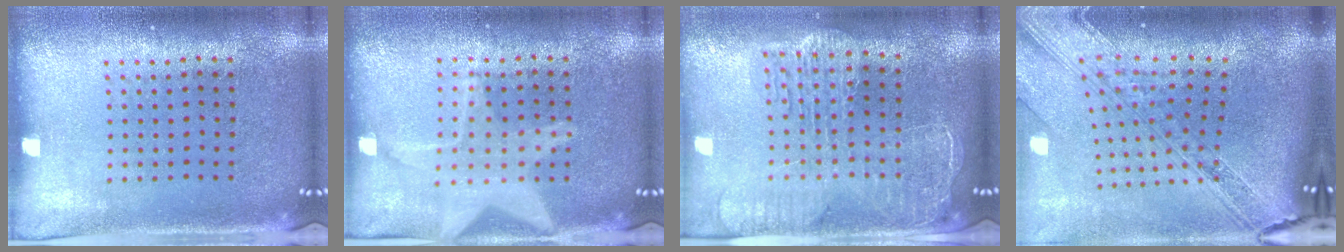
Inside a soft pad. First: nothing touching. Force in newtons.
{"total": 1.8, "press": 1.8, "slide": 0.1}
{"total": 2.5, "press": 2.2, "slide": 1.3}
{"total": 4.0, "press": 3.0, "slide": 2.8}